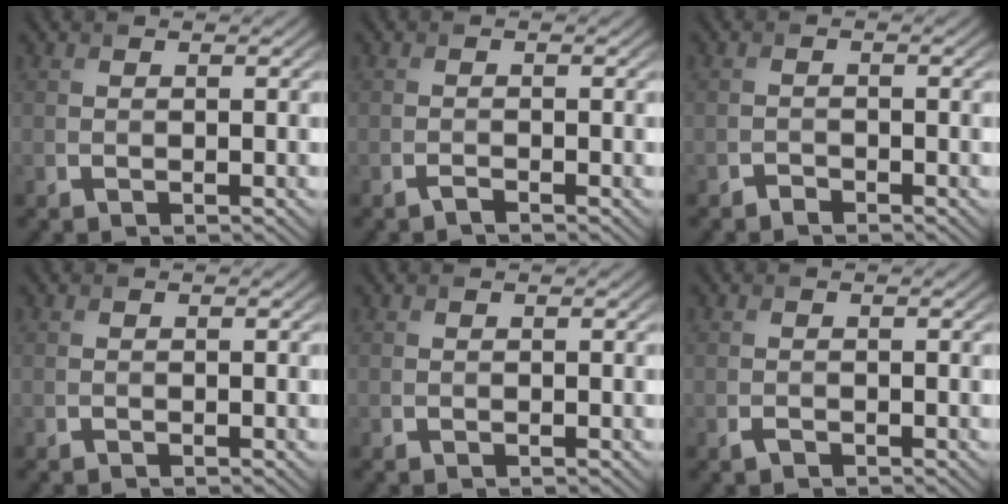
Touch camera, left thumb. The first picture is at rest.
{"total": 0.9, "force": [-0.7, 0.0, 0.5], "torque": [-0.010, 0.001, -0.017]}
{"total": 0.9, "force": [-0.9, 0.2, 0.2], "torque": [-0.003, -0.001, -0.019]}
{"total": 0.0}
{"total": 0.0}
{"total": 0.8, "force": [-0.5, 0.3, 0.4], "torque": [-0.009, -0.002, -0.010]}